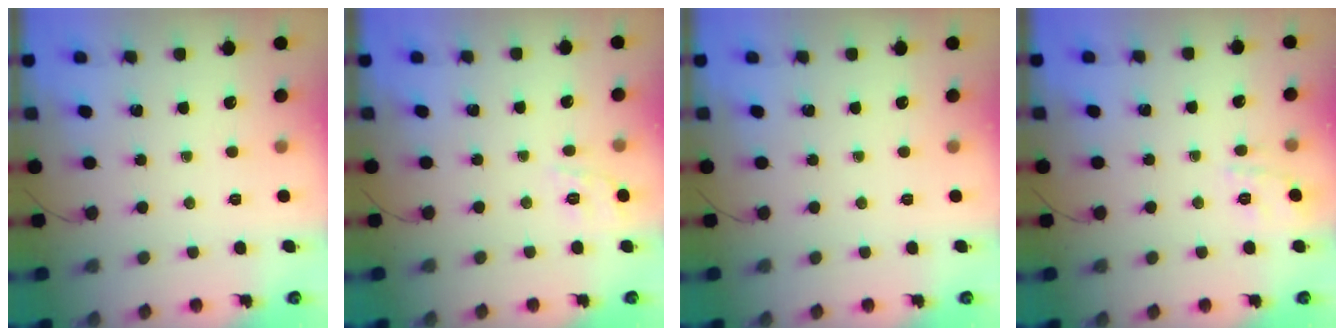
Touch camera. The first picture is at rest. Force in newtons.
{"total": 7.7, "press": 7.5, "slide": 1.6}
{"total": 0.0}
{"total": 2.1, "press": 1.6, "slide": 1.5}